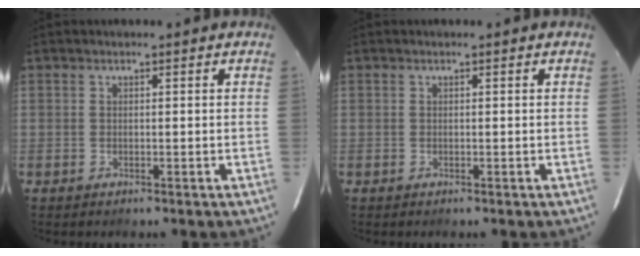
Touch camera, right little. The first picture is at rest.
{"total": 0.0}